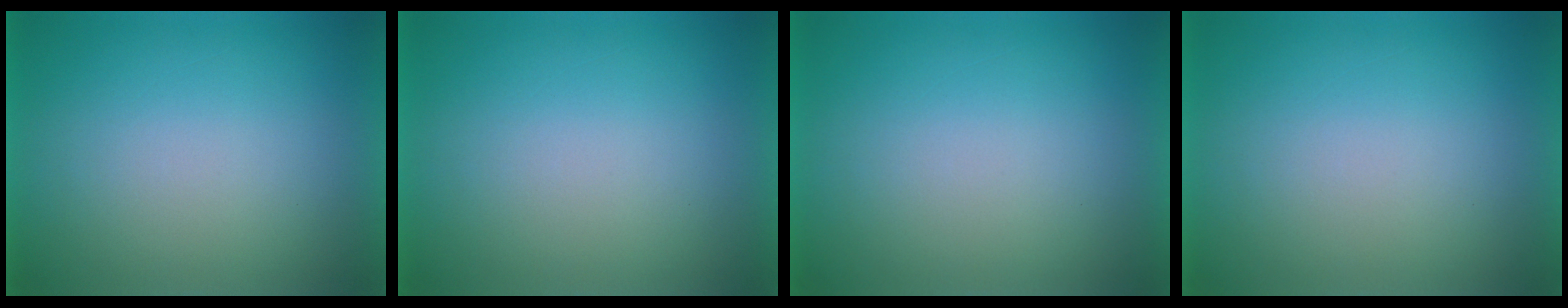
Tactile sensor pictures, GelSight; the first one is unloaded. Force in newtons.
{"total": 0.0}
{"total": 0.0}
{"total": 0.0}